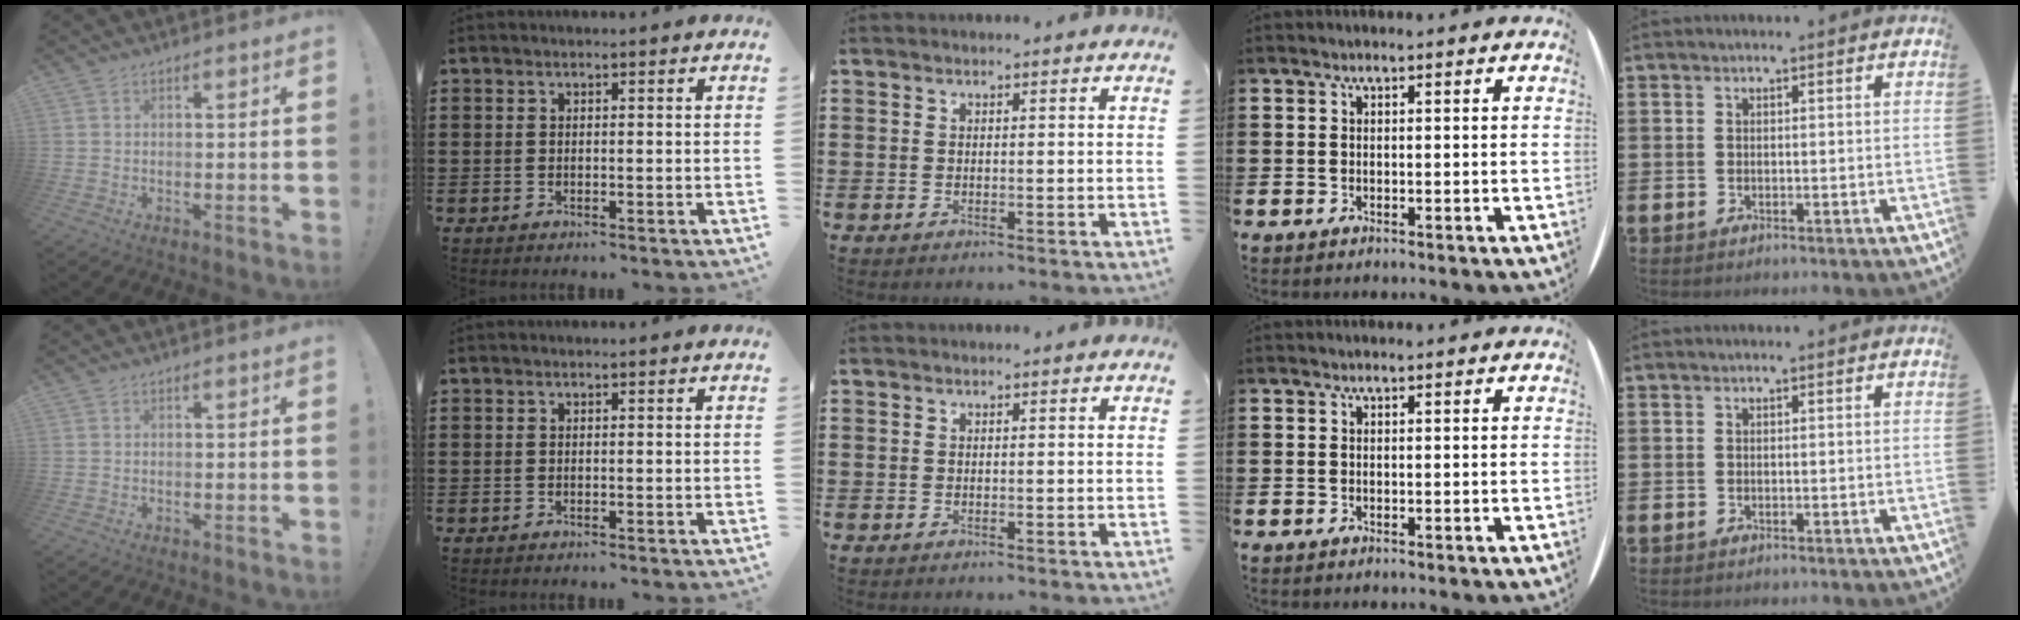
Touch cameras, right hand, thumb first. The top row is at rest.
{}